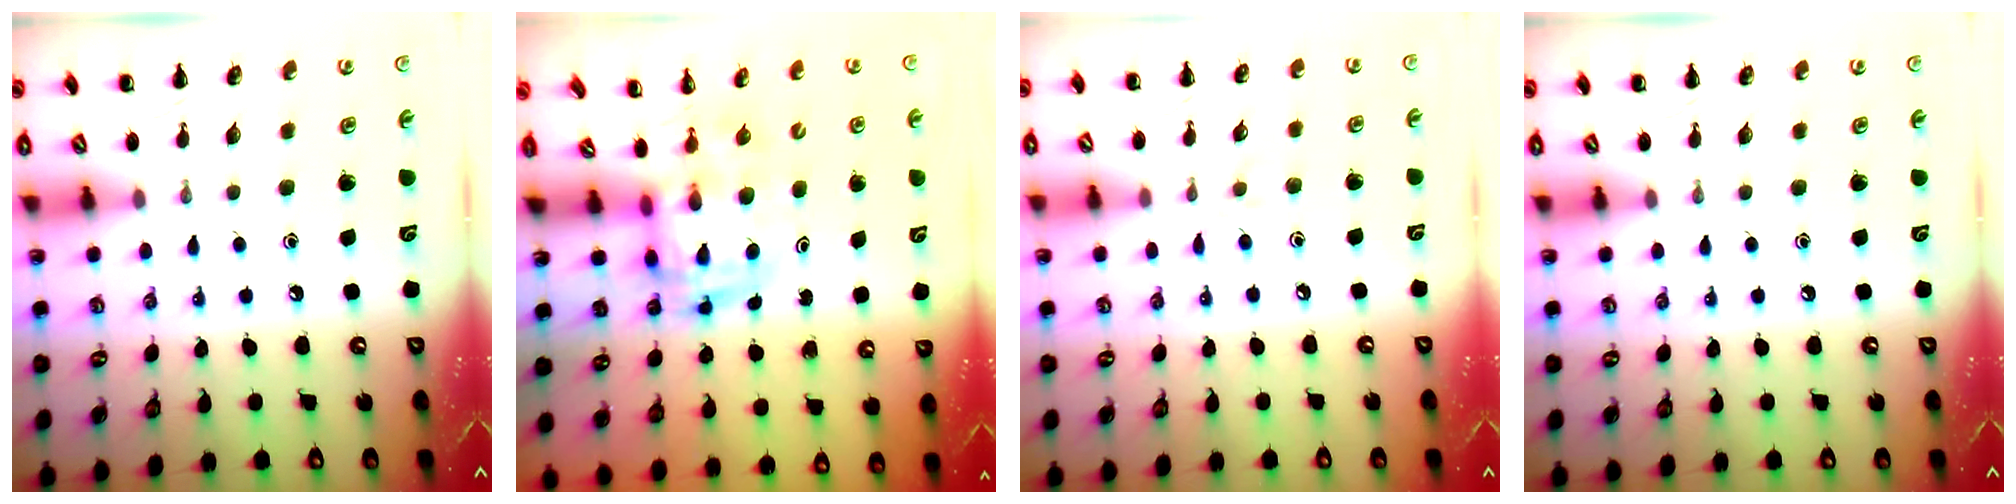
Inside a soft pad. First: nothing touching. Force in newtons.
{"total": 2.8, "press": 2.7, "slide": 0.5}
{"total": 3.5, "press": 3.2, "slide": 1.5}
{"total": 0.0}